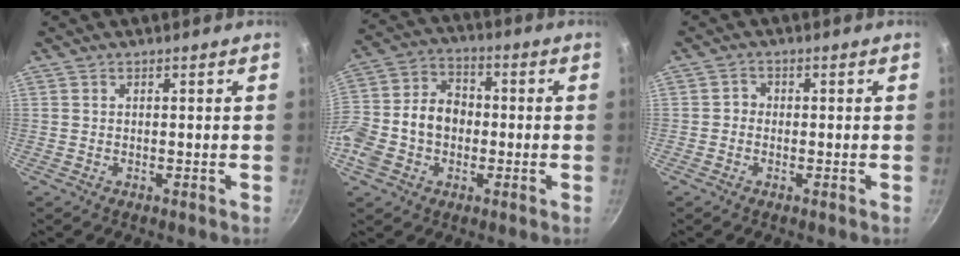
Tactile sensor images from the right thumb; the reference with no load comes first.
{"total": 15.3, "force": [-2.1, 11.6, 9.8], "torque": [-0.170, 0.041, -0.049]}
{"total": 1.7, "force": [-0.6, 1.5, 0.5], "torque": [0.003, 0.008, -0.015]}